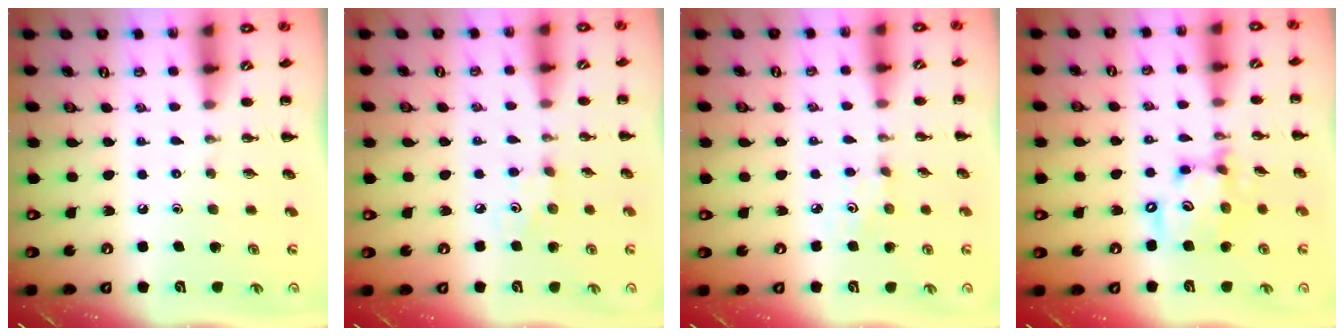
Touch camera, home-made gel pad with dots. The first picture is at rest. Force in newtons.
{"total": 3.1, "press": 3.0, "slide": 0.9}
{"total": 2.6, "press": 2.5, "slide": 0.7}
{"total": 13.6, "press": 13.3, "slide": 2.6}